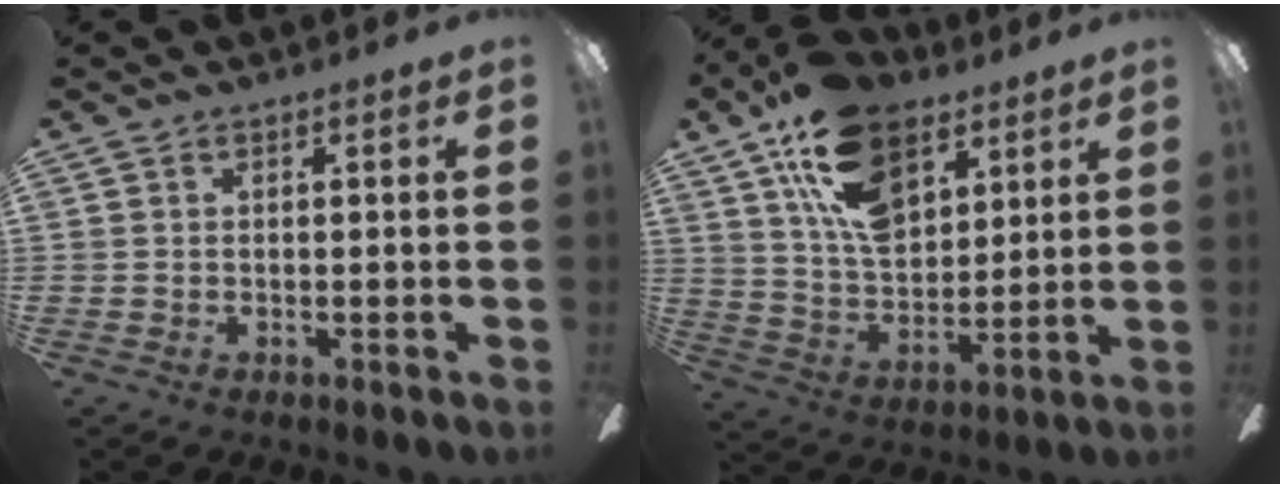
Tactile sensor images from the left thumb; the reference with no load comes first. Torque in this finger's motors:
{"motor_torque": [0.37, 0.83, 1.82, -0.94, 0.53]}